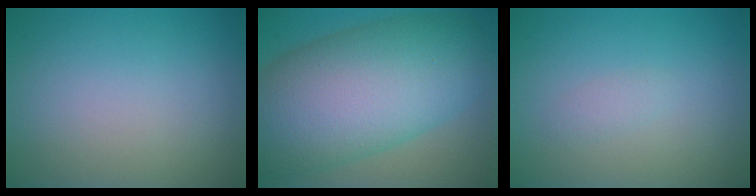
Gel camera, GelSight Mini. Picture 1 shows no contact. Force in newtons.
{"total": 13.6, "press": 13.6, "slide": 0.6}
{"total": 0.8, "press": 0.8, "slide": 0.1}